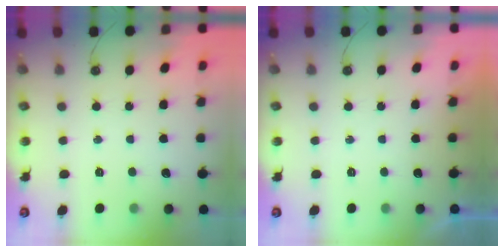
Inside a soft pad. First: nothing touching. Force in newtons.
{"total": 0.0}